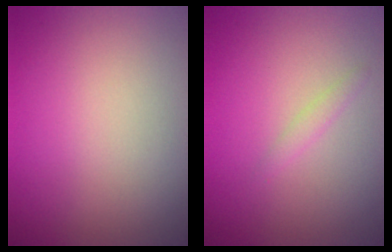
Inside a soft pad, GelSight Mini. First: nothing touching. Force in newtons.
{"total": 0.8, "press": 0.8, "slide": 0.1}